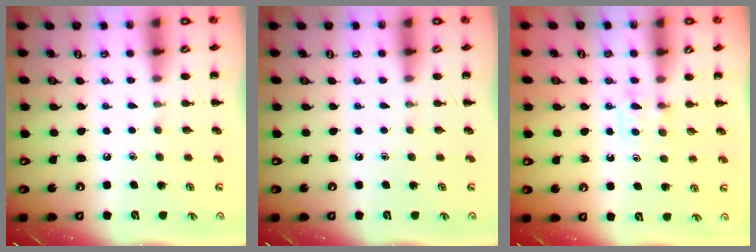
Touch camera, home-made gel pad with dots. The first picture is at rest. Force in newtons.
{"total": 0.0}
{"total": 4.1, "press": 3.8, "slide": 1.5}